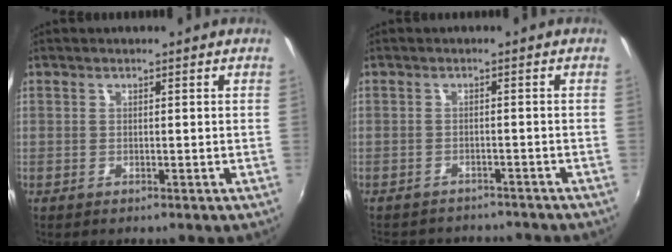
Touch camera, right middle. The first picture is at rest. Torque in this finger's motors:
{"motor_torque": [1.11, -1.02, 0.66, 0.18]}